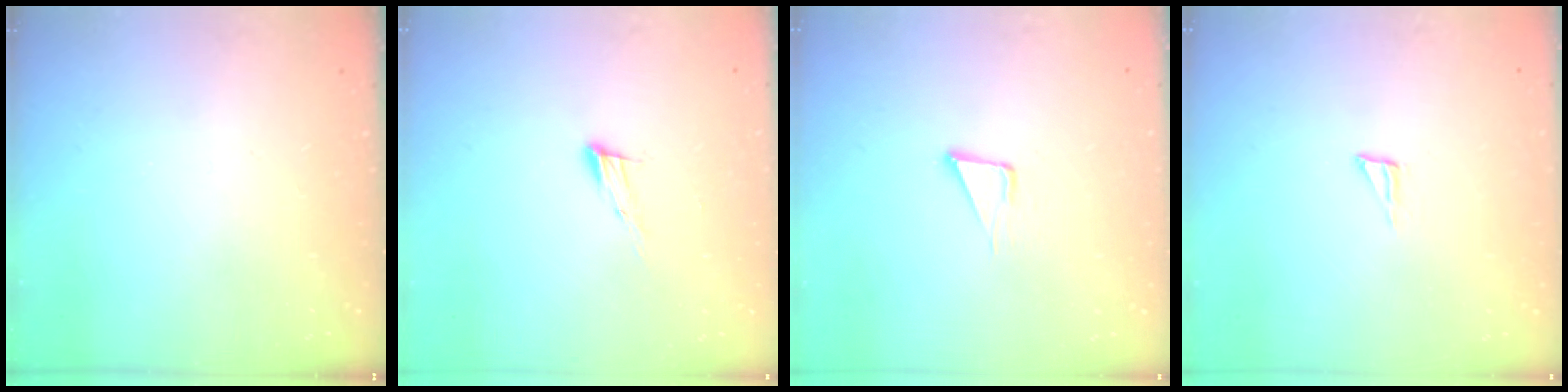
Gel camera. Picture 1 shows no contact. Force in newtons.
{"total": 7.6, "press": 7.5, "slide": 1.1}
{"total": 5.3, "press": 5.3, "slide": 0.3}
{"total": 2.9, "press": 2.9, "slide": 0.2}